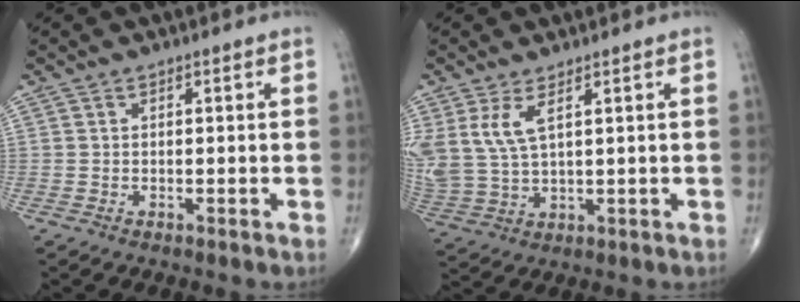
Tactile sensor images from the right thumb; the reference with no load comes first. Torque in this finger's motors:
{"motor_torque": [0.13, 0.25, 0.88, 0.53, 0.26]}